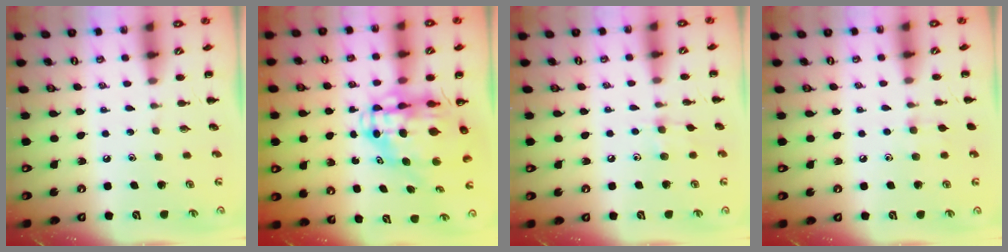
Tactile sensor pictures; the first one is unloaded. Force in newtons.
{"total": 11.3, "press": 10.9, "slide": 2.8}
{"total": 5.5, "press": 5.2, "slide": 1.7}
{"total": 5.5, "press": 5.1, "slide": 2.0}